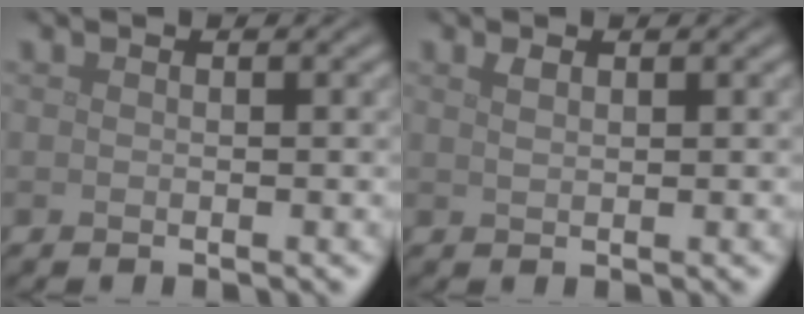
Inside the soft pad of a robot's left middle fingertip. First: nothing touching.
{"total": 0.9, "force": [0.6, 0.3, 0.6], "torque": [-0.013, 0.000, 0.012]}